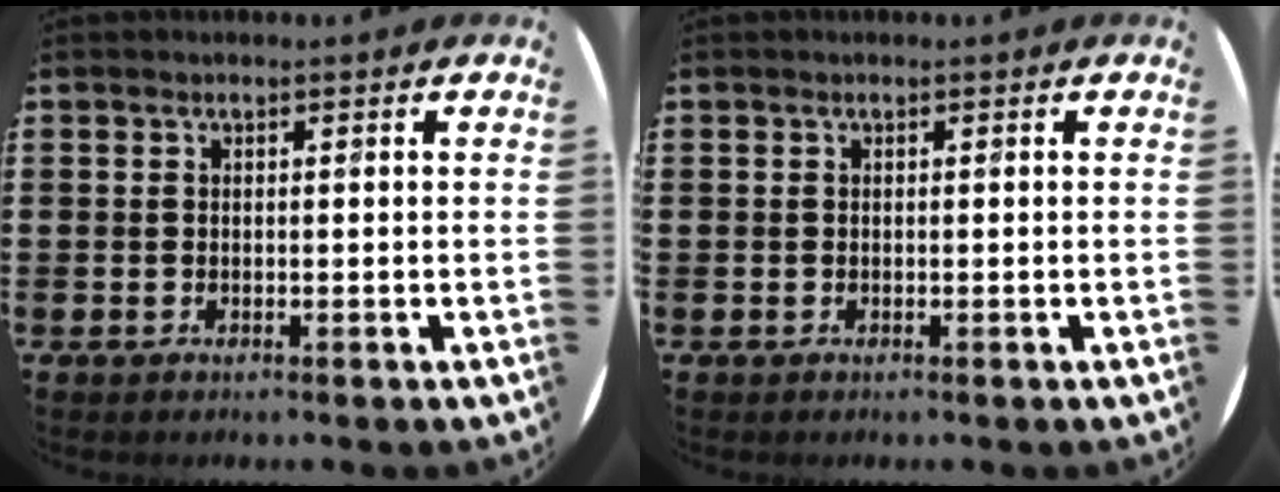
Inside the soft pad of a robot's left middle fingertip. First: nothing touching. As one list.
[{"total": 0.0}]